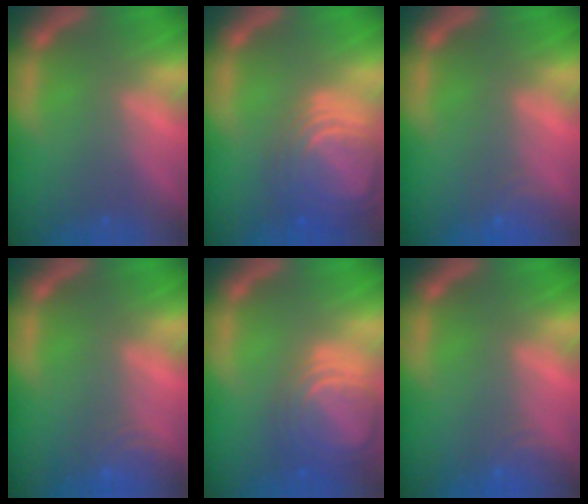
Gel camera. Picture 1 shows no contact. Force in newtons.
{"total": 9.5}
{"total": 1.9}
{"total": 3.5}
{"total": 8.0}
{"total": 2.4}